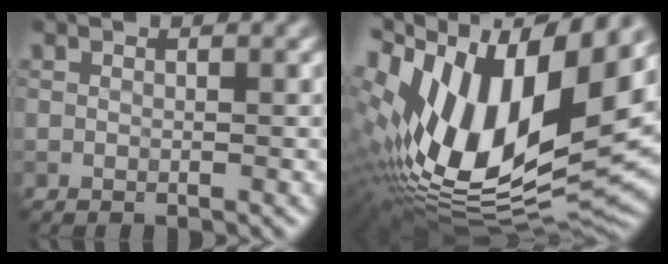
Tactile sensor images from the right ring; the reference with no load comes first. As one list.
[{"total": 17.6, "force": [3.3, 8.3, 15.2], "torque": [-0.294, 0.003, 0.055]}]